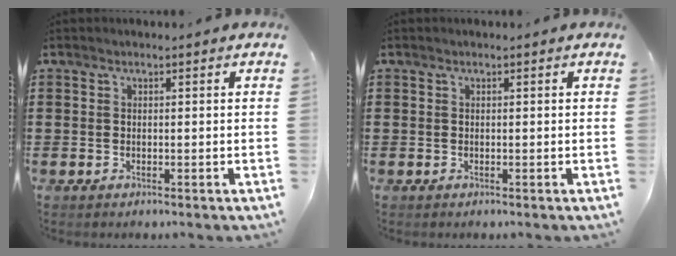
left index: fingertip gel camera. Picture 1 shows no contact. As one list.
[{"total": 0.0}]